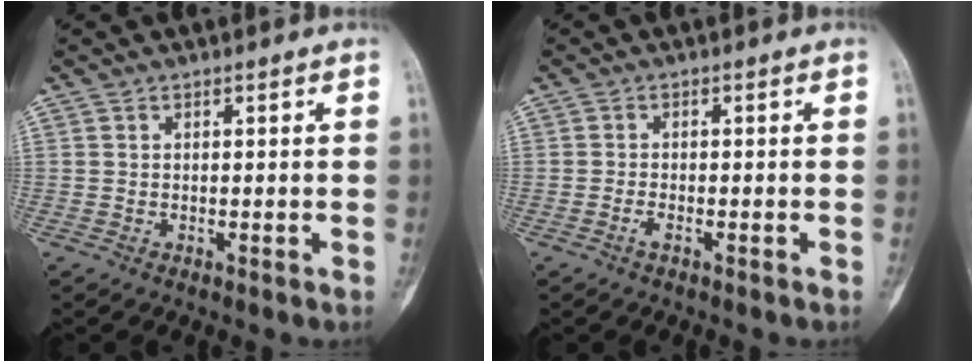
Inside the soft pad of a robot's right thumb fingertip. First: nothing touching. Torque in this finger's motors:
{"motor_torque": [-0.21, 0.12, -0.27, 0.13, -0.03]}